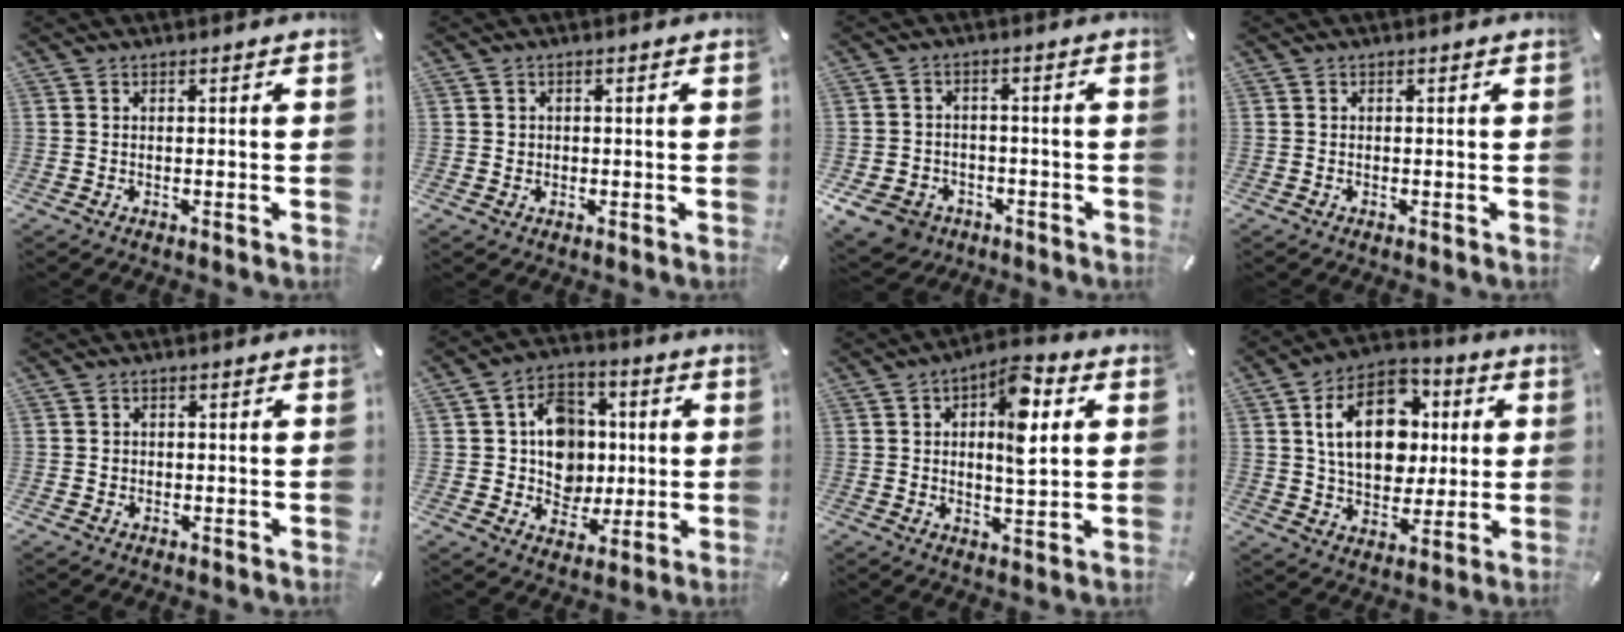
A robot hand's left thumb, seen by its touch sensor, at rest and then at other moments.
{"total": 1.2, "force": [0.1, 1.2, 0.2], "torque": [-0.005, 0.006, -0.001]}
{"total": 7.2, "force": [-4.1, 5.6, 2.0], "torque": [-0.060, 0.027, -0.079]}
{"total": 0.0}
{"total": 1.2, "force": [-0.2, 1.1, 0.3], "torque": [-0.006, 0.005, -0.006]}
{"total": 11.9, "force": [0.6, 10.9, 4.7], "torque": [-0.065, 0.006, 0.021]}
{"total": 11.3, "force": [3.1, 5.2, 9.5], "torque": [-0.126, -0.011, 0.047]}
{"total": 17.2, "force": [3.6, 12.5, 11.2], "torque": [-0.184, 0.007, 0.066]}